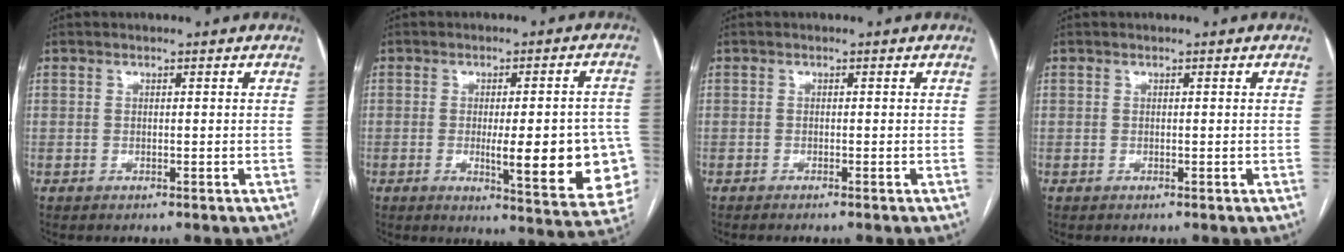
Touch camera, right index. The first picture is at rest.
{"total": 15.8, "force": [-3.3, 3.1, 15.1], "torque": [-0.121, 0.008, -0.024]}
{"total": 0.9, "force": [-0.8, -0.2, 0.4], "torque": [-0.008, 0.000, -0.012]}
{"total": 0.0}